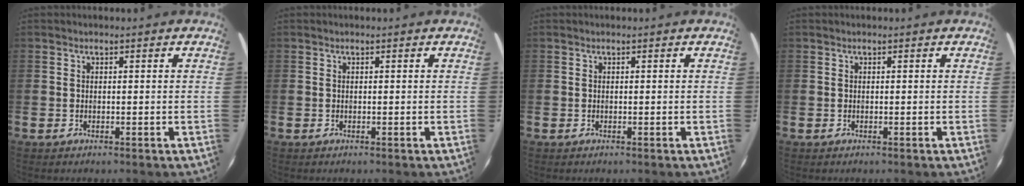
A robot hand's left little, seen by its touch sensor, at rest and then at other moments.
{"total": 0.0}
{"total": 0.0}
{"total": 0.0}